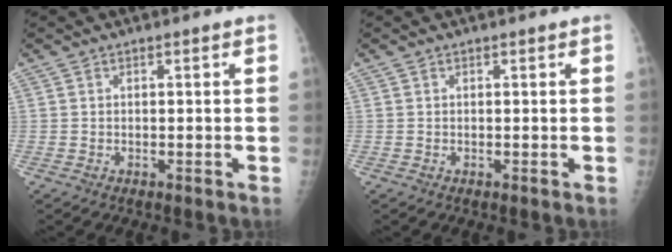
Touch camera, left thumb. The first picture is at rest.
{"total": 0.0}